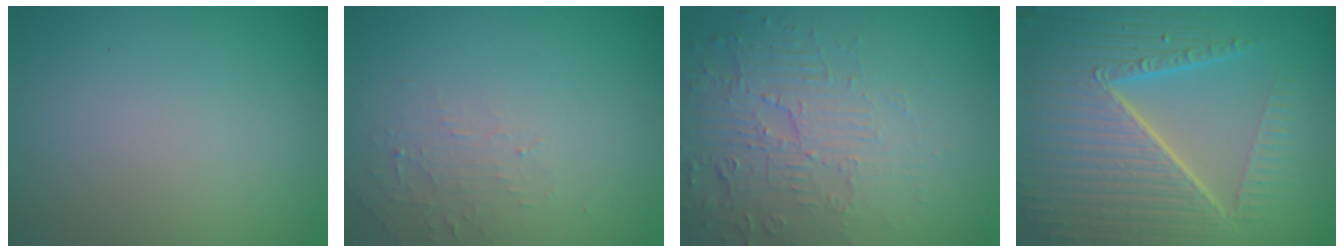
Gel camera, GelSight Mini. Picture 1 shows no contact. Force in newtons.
{"total": 1.6, "press": 1.5, "slide": 0.3}
{"total": 5.8, "press": 3.7, "slide": 4.4}
{"total": 10.5, "press": 6.7, "slide": 8.1}